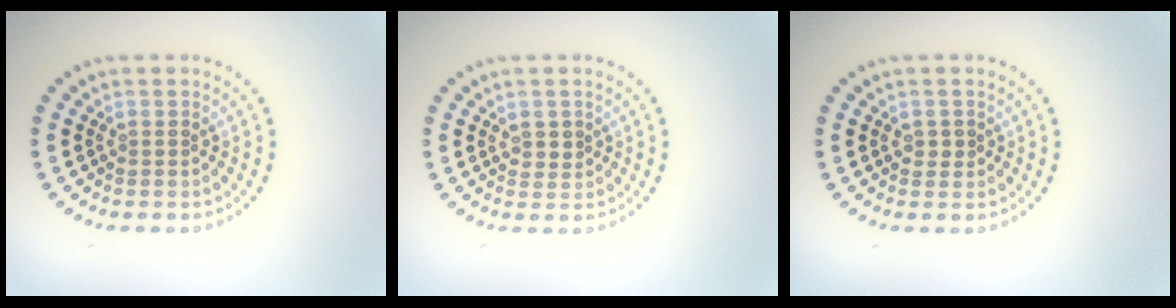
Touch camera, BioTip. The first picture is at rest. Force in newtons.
{"total": 1.3, "press": 1.2, "slide": 0.4}
{"total": 0.9, "press": 0.9, "slide": 0.2}